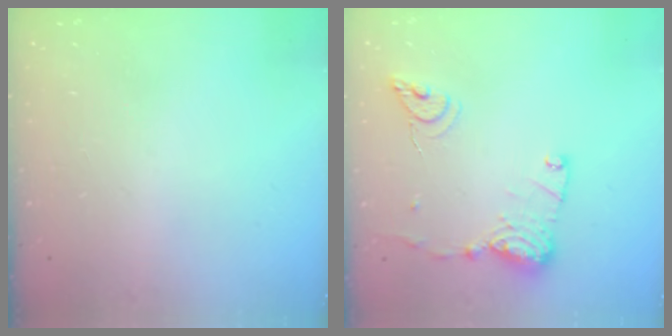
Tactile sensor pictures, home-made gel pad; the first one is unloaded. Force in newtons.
{"total": 12.7, "press": 12.6, "slide": 1.4}